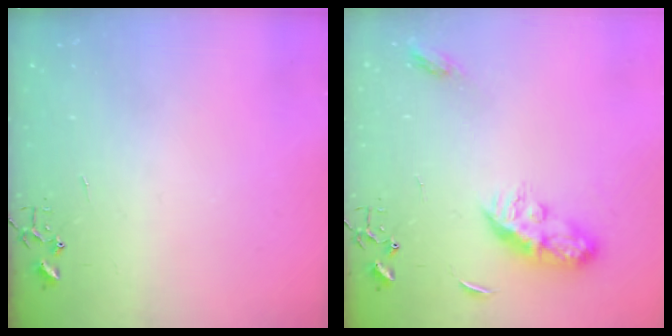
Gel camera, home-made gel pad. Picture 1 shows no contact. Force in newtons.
{"total": 9.7, "press": 9.7, "slide": 0.1}